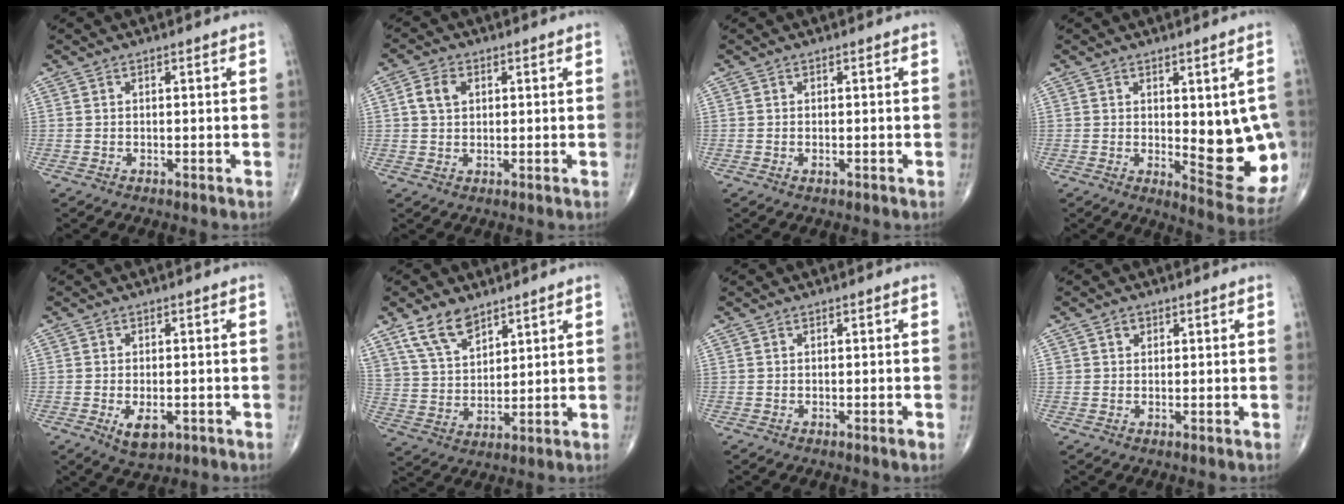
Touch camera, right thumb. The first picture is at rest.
{"total": 4.3, "force": [1.2, 3.1, 2.7], "torque": [-0.050, 0.004, 0.020]}
{"total": 0.7, "force": [-0.2, 0.3, 0.6], "torque": [-0.009, 0.000, -0.004]}
{"total": 13.3, "force": [-0.8, 5.4, 12.2], "torque": [-0.110, -0.024, 0.003]}
{"total": 4.9, "force": [-1.7, 2.6, 3.8], "torque": [-0.054, -0.003, -0.020]}
{"total": 9.2, "force": [6.3, 4.8, 4.7], "torque": [-0.075, -0.028, 0.131]}
{"total": 1.1, "force": [-0.8, -0.1, 0.8], "torque": [-0.014, -0.002, -0.014]}
{"total": 1.5, "force": [0.6, 1.3, 0.5], "torque": [0.003, 0.000, 0.007]}